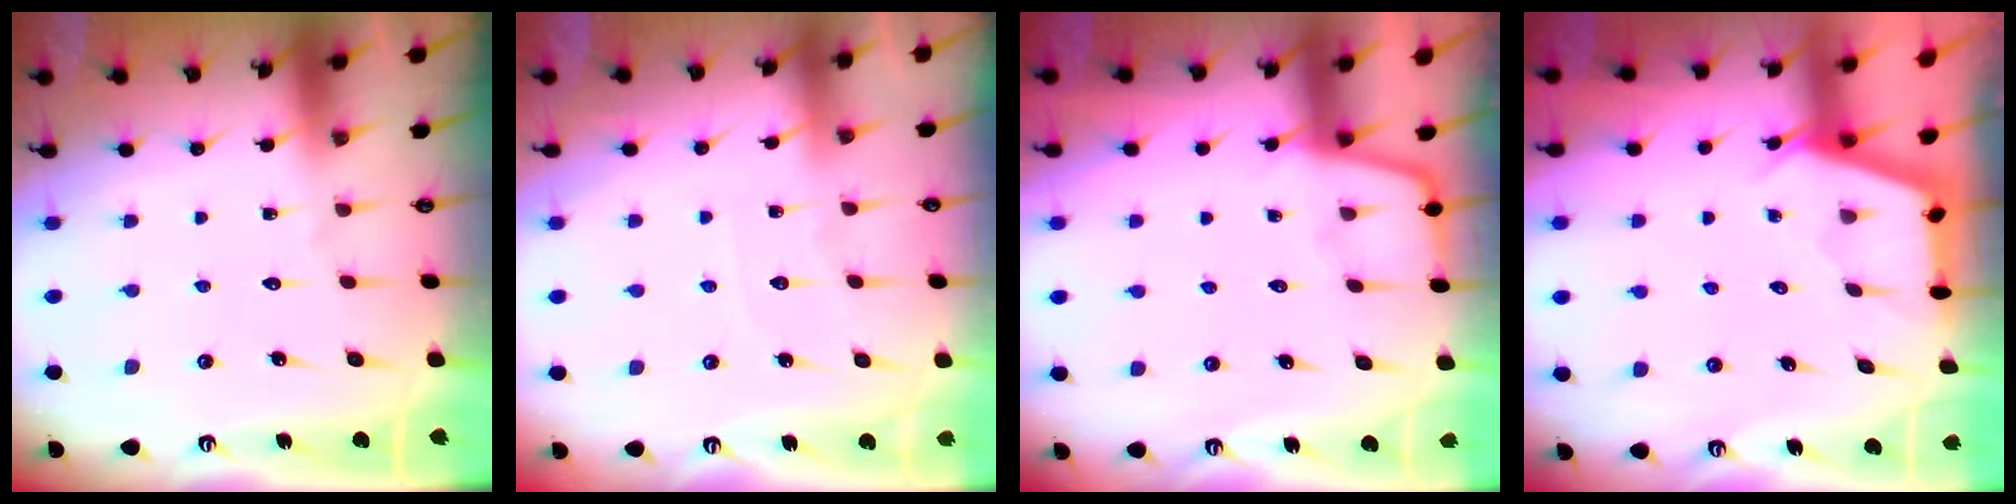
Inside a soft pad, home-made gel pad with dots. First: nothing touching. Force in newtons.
{"total": 4.0, "press": 4.0, "slide": 0.6}
{"total": 3.4, "press": 3.4, "slide": 0.6}
{"total": 2.9, "press": 2.9, "slide": 0.3}